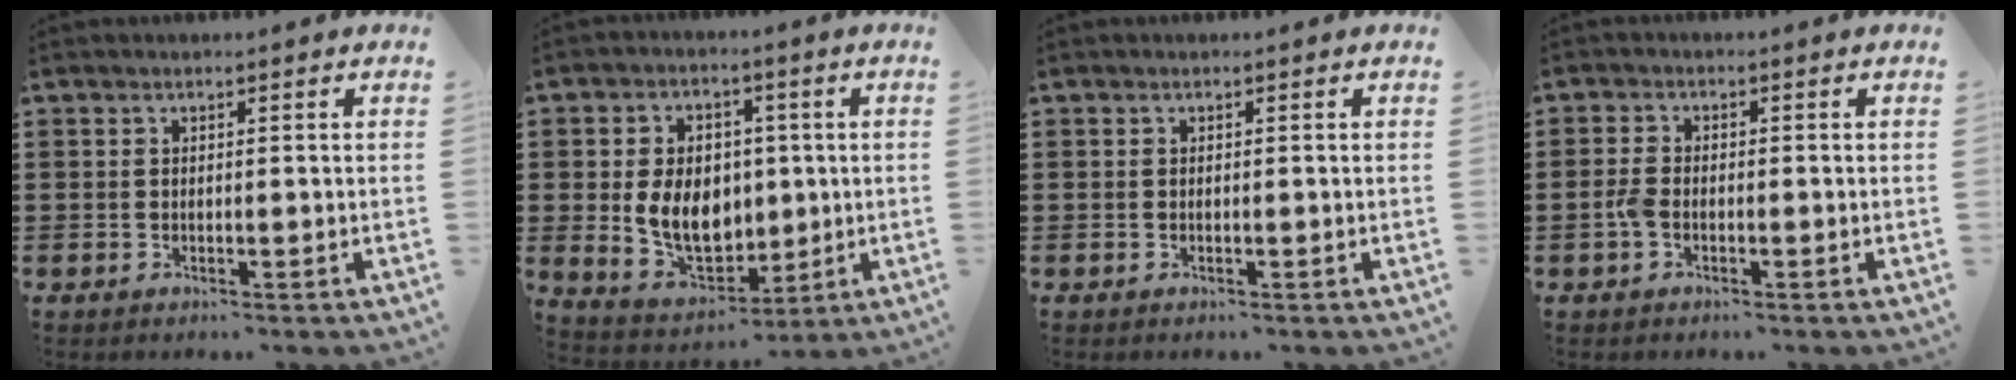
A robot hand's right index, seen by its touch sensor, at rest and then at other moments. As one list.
[{"total": 9.4, "force": [0.3, 7.1, 6.2], "torque": [-0.126, 0.008, 0.004]}, {"total": 0.0}, {"total": 2.4, "force": [-0.9, 1.2, 1.8], "torque": [-0.058, -0.006, -0.023]}]